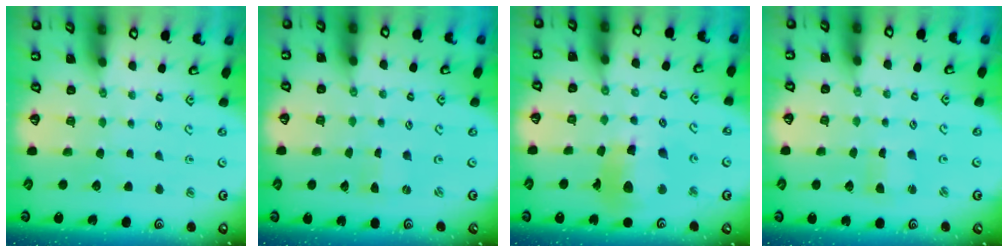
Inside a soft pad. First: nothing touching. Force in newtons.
{"total": 0.0}
{"total": 15.4, "press": 15.3, "slide": 1.9}
{"total": 1.8, "press": 1.7, "slide": 0.4}